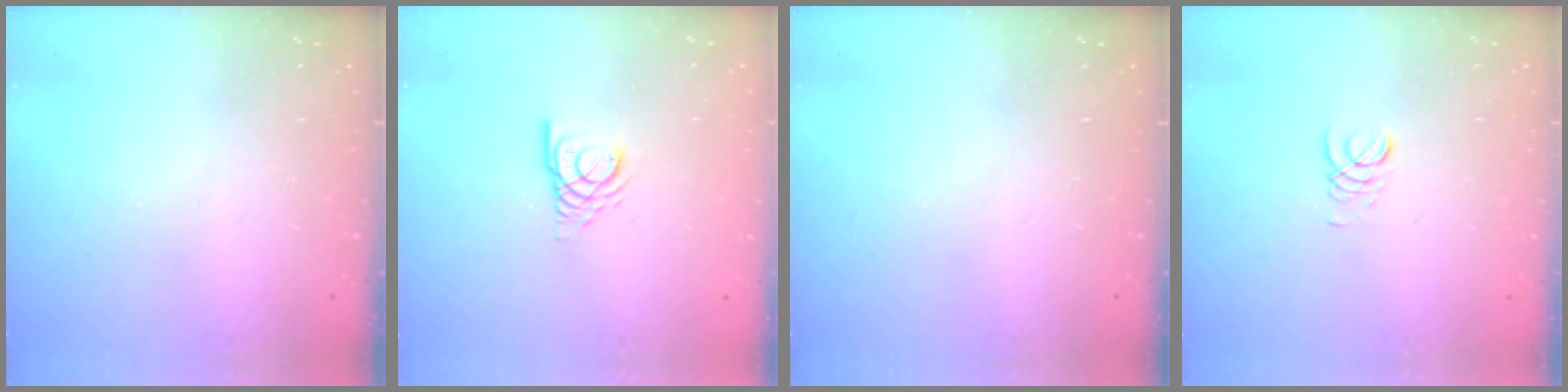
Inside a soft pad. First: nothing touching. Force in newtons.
{"total": 5.7, "press": 5.7, "slide": 0.6}
{"total": 0.0}
{"total": 3.4, "press": 3.4, "slide": 0.3}